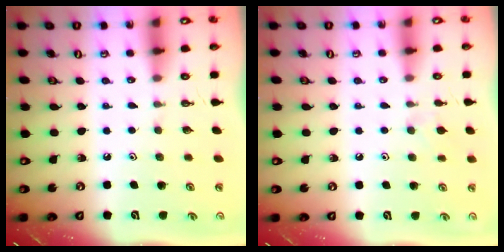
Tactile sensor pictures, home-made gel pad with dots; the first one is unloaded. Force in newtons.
{"total": 4.7, "press": 4.7, "slide": 0.7}